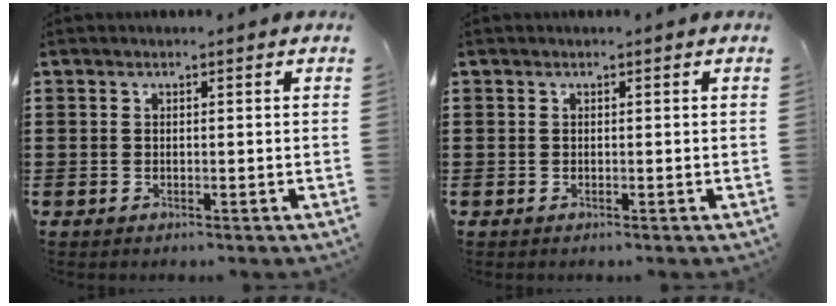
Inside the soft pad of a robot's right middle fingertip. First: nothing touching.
{"total": 0.0}